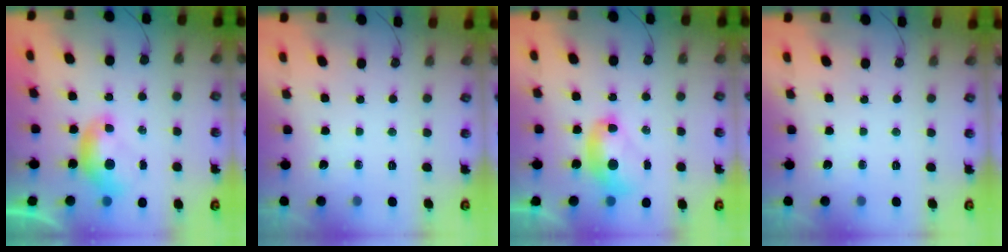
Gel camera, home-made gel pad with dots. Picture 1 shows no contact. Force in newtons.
{"total": 0.0}
{"total": 2.8, "press": 2.8, "slide": 0.1}
{"total": 0.0}